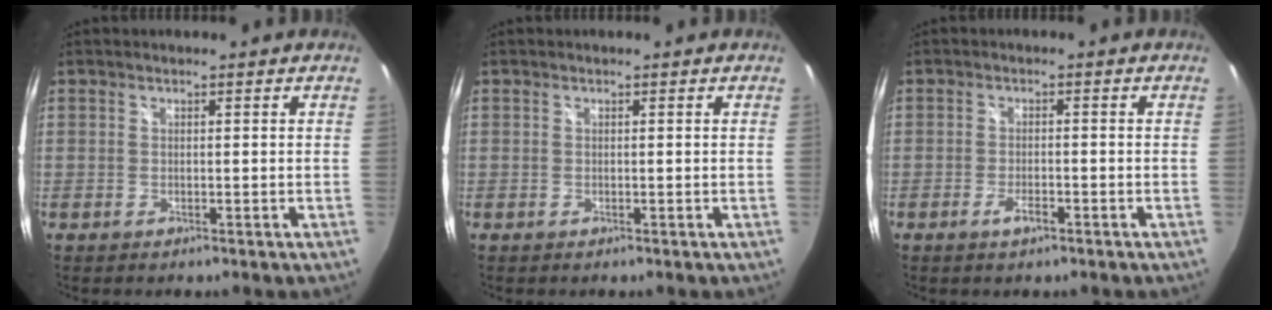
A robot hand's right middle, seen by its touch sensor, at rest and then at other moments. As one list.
[{"total": 0.0}, {"total": 2.4, "force": [-1.5, 0.7, 1.7], "torque": [-0.038, -0.002, -0.029]}]